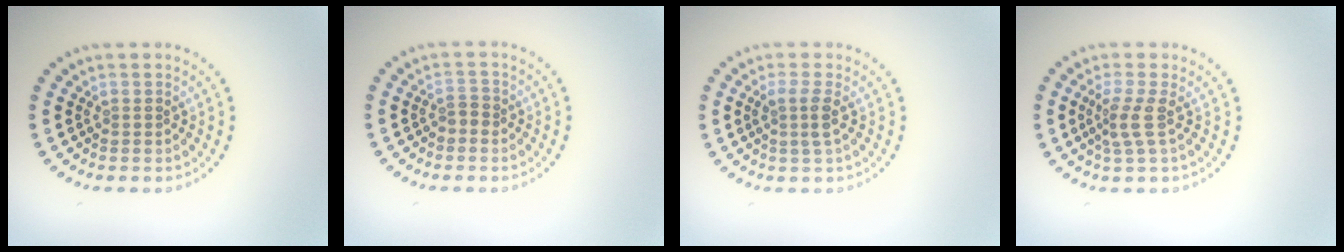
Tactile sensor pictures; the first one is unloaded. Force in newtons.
{"total": 1.2, "press": 1.1, "slide": 0.5}
{"total": 1.9, "press": 1.5, "slide": 1.2}
{"total": 2.2, "press": 1.6, "slide": 1.5}